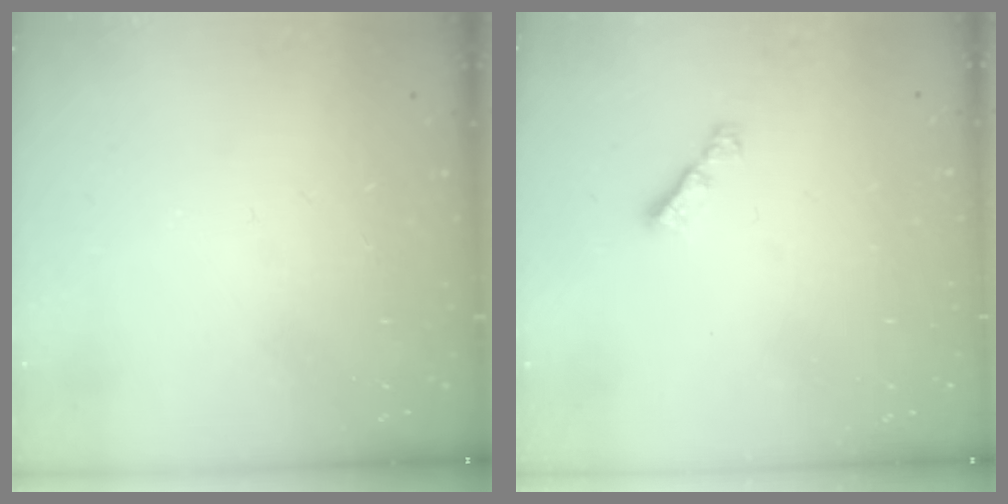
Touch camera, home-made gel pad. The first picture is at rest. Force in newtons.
{"total": 2.8, "press": 2.8, "slide": 0.7}